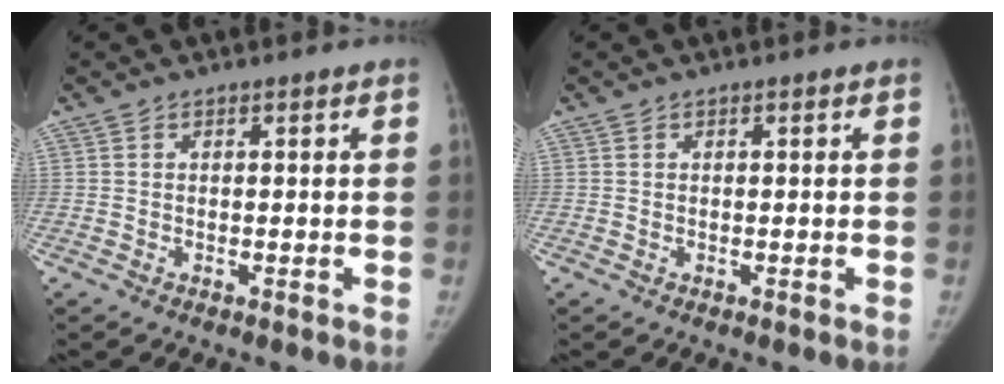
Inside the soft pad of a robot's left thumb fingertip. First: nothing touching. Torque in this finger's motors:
{"motor_torque": [-0.15, 0.17, 0.03, -0.33, 0.04]}